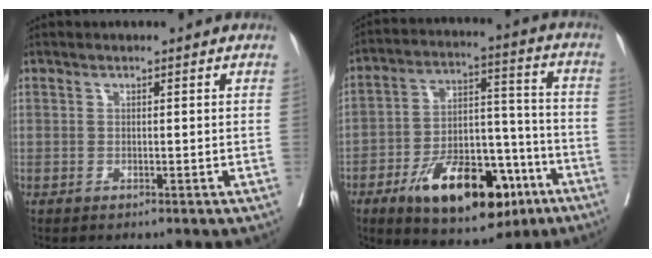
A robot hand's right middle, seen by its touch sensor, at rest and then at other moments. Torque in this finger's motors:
{"motor_torque": [1.16, -0.97, 0.35, 0.11]}